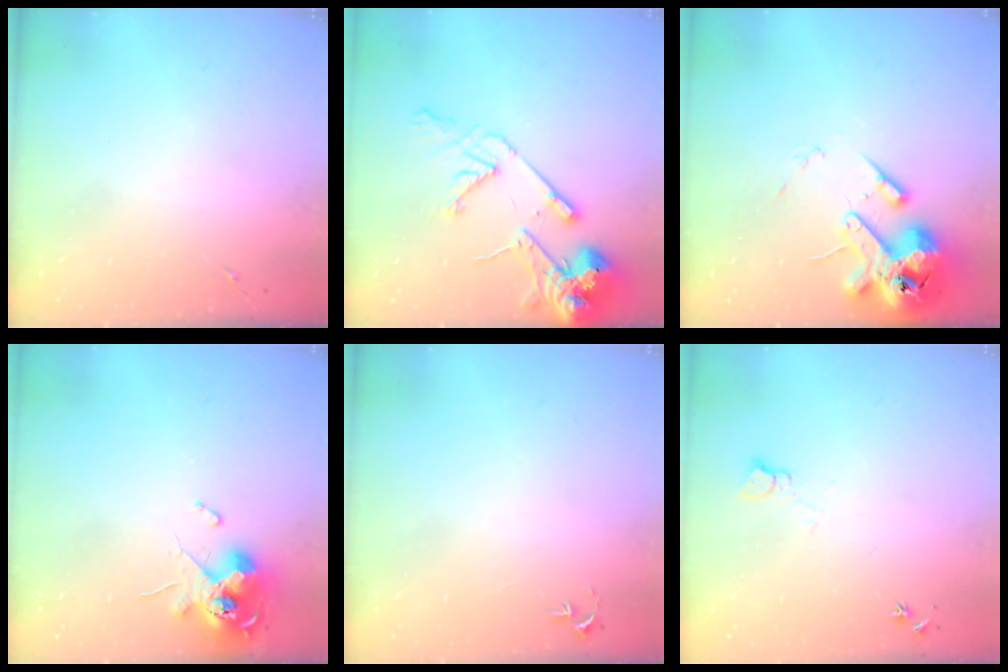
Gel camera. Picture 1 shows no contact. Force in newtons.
{"total": 15.7, "press": 15.5, "slide": 2.3}
{"total": 15.8, "press": 15.5, "slide": 2.8}
{"total": 12.4, "press": 12.3, "slide": 1.1}
{"total": 2.7, "press": 2.7, "slide": 0.3}
{"total": 5.4, "press": 5.3, "slide": 0.7}